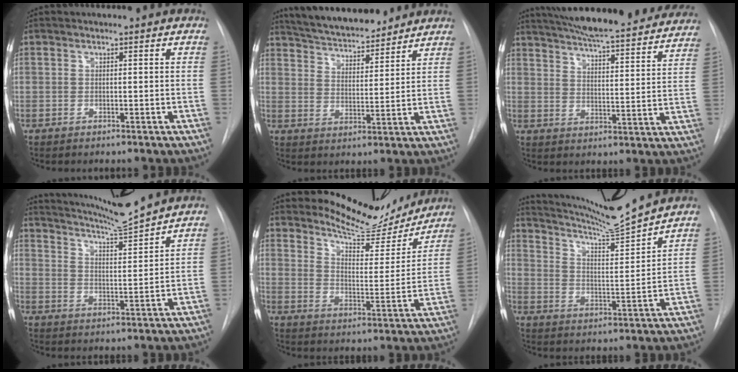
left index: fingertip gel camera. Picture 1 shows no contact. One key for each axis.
{"total": 13.4, "fx": 12.2, "fy": 2.8, "fz": 4.9, "tx": -0.078, "ty": 0.010, "tz": 0.196}
{"total": 28.2, "fx": 25.0, "fy": 4.2, "fz": 12.4, "tx": -0.202, "ty": -0.042, "tz": 0.314}
{"total": 10.4, "fx": 9.8, "fy": -1.8, "fz": 3.1, "tx": -0.058, "ty": -0.029, "tz": 0.157}
{"total": 11.9, "fx": 11.5, "fy": 2.3, "fz": 1.7, "tx": -0.025, "ty": -0.040, "tz": 0.159}
{"total": 13.3, "fx": 12.6, "fy": -2.0, "fz": 4.0, "tx": -0.080, "ty": -0.034, "tz": 0.202}